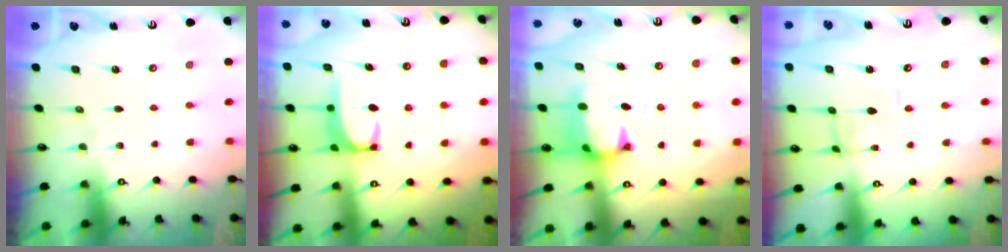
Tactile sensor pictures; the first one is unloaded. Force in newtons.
{"total": 2.0, "press": 2.0, "slide": 0.6}
{"total": 1.2, "press": 0.6, "slide": 1.0}
{"total": 0.8, "press": 0.7, "slide": 0.1}